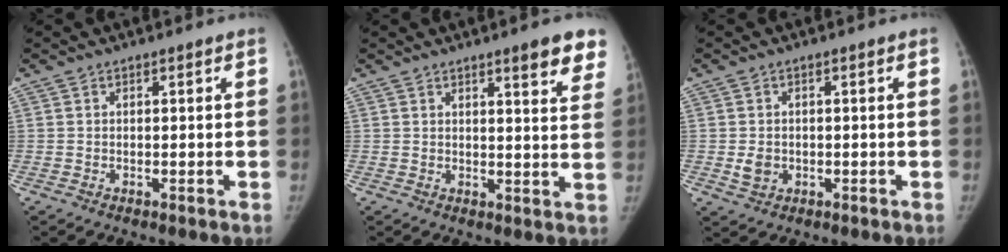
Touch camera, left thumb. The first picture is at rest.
{"total": 8.2, "force": [5.7, 1.6, 5.6], "torque": [-0.046, -0.028, 0.065]}
{"total": 2.8, "force": [-0.5, 2.3, 1.4], "torque": [-0.016, 0.000, -0.001]}